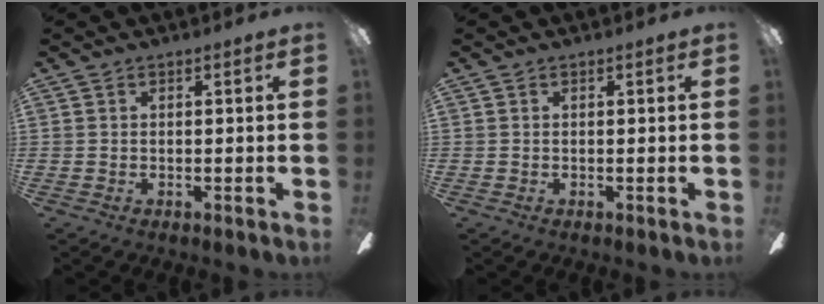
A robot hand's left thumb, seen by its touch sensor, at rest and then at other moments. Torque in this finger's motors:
{"motor_torque": [0.00, 0.00, -0.08, 0.15, 0.00]}